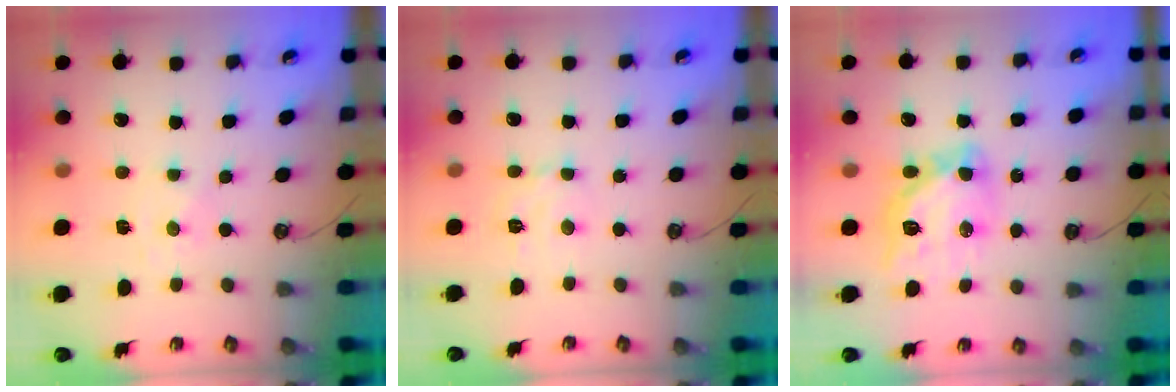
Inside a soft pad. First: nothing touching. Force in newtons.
{"total": 4.2, "press": 4.2, "slide": 0.3}
{"total": 14.3, "press": 14.2, "slide": 1.4}